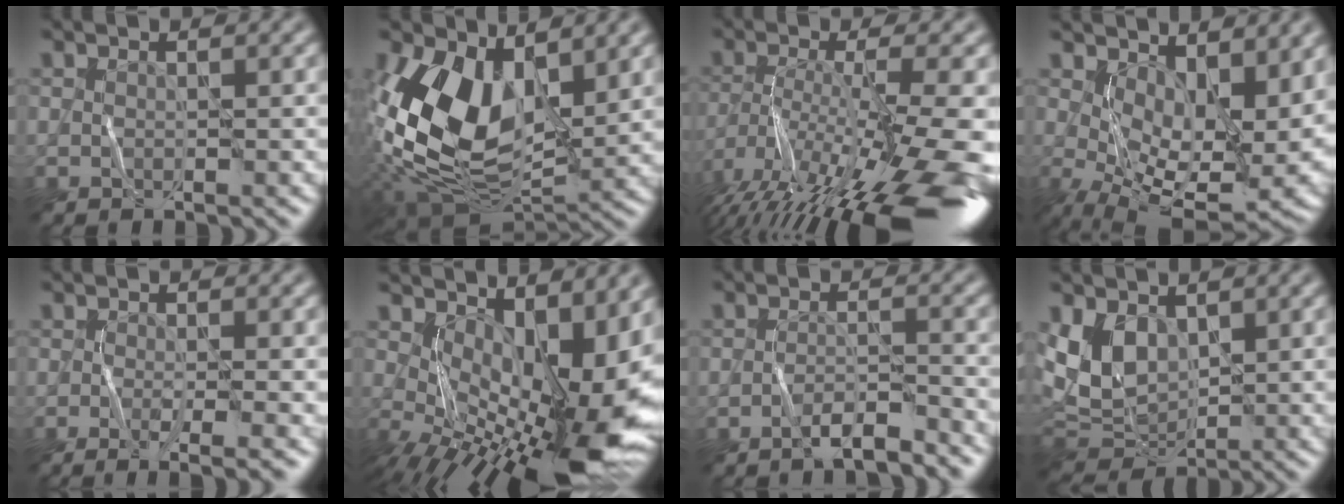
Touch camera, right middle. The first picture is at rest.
{"total": 13.2, "force": [1.6, 7.8, 10.5], "torque": [-0.230, -0.006, 0.032]}
{"total": 15.8, "force": [-9.8, 2.6, 12.1], "torque": [-0.231, -0.003, -0.144]}
{"total": 11.8, "force": [1.6, 5.5, 10.3], "torque": [-0.165, -0.016, 0.062]}
{"total": 3.0, "force": [-1.4, 0.4, 2.6], "torque": [-0.046, -0.001, -0.015]}
{"total": 14.6, "force": [-0.2, 6.1, 13.3], "torque": [-0.173, -0.011, 0.023]}
{"total": 2.9, "force": [-2.6, -0.2, 1.3], "torque": [-0.025, 0.014, -0.045]}
{"total": 4.7, "force": [1.5, 3.2, 3.1], "torque": [-0.082, -0.005, 0.039]}